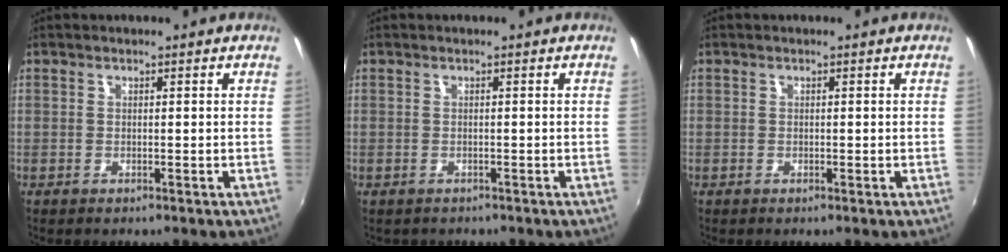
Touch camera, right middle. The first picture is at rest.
{"total": 0.9, "force": [-0.7, 0.6, 0.1], "torque": [-0.008, -0.002, -0.007]}
{"total": 0.0}